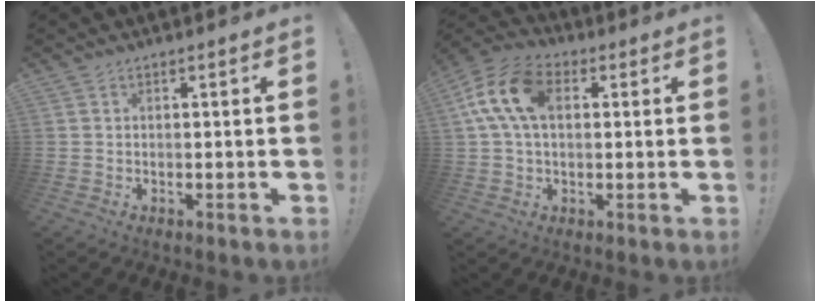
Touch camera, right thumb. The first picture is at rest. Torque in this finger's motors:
{"motor_torque": [0.45, 0.45, 0.26, 0.24, 0.34]}